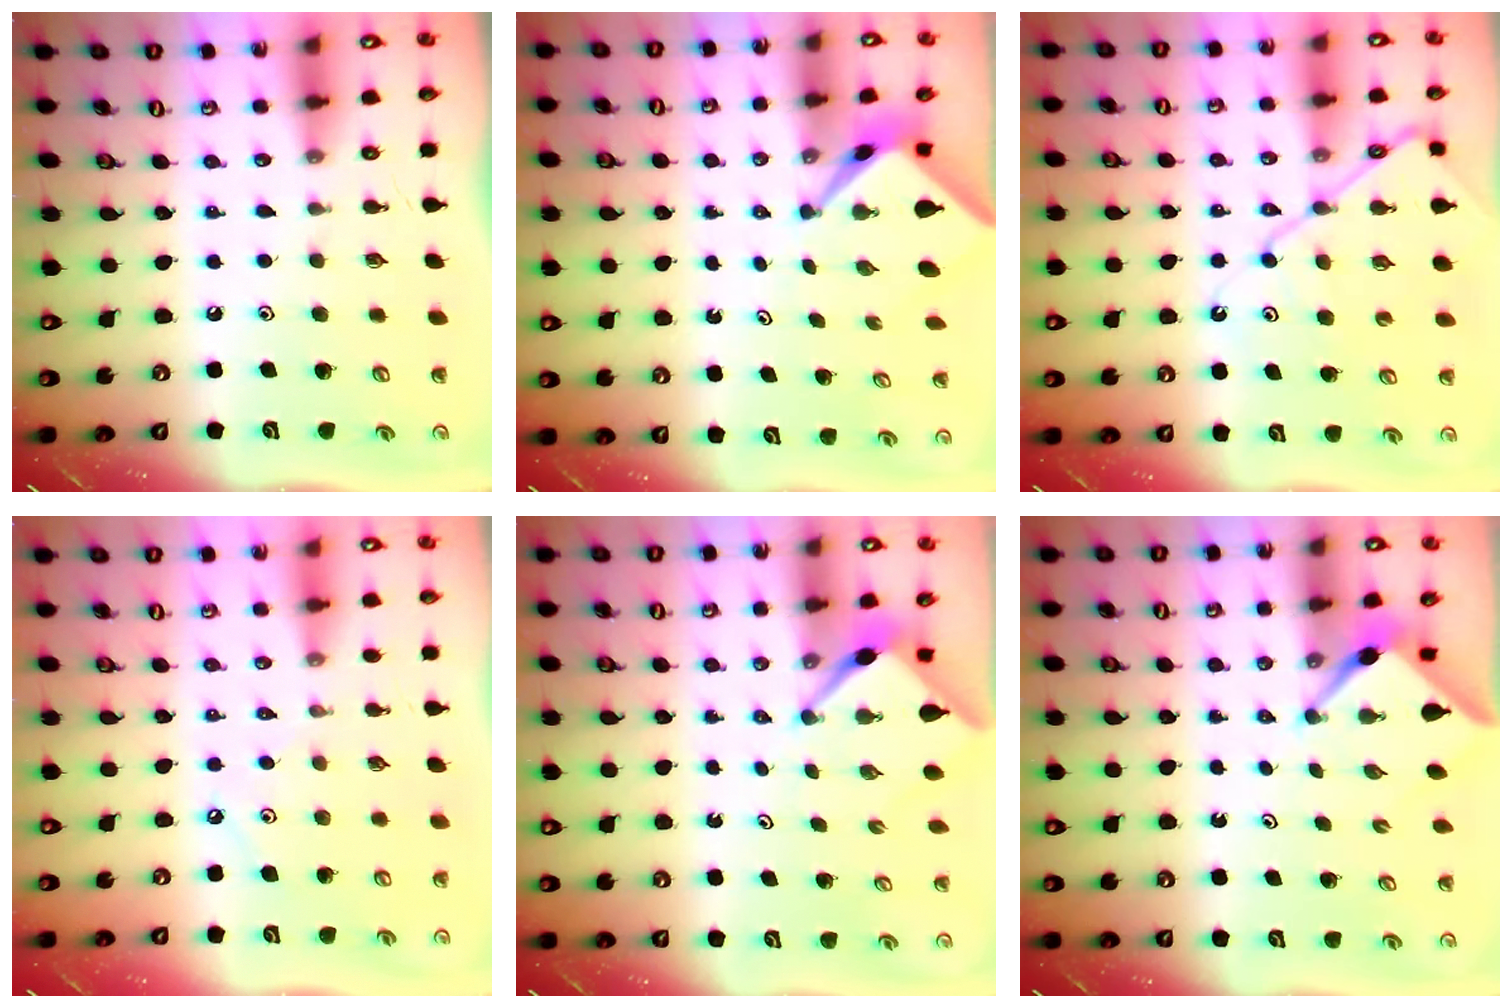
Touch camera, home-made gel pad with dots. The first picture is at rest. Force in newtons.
{"total": 2.5, "press": 2.5, "slide": 0.2}
{"total": 10.8, "press": 10.7, "slide": 1.1}
{"total": 3.8, "press": 3.8, "slide": 0.3}
{"total": 2.8, "press": 2.8, "slide": 0.2}
{"total": 3.0, "press": 3.0, "slide": 0.3}